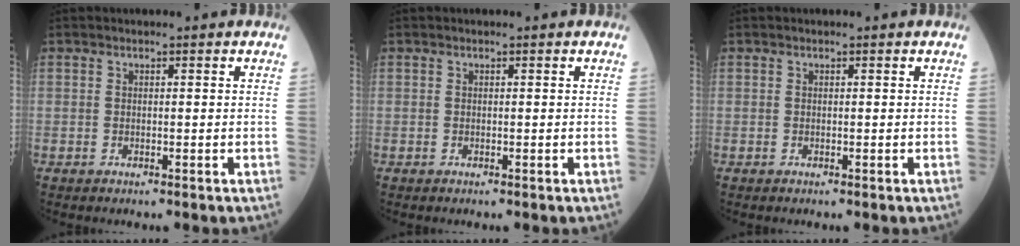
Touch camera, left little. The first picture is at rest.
{"total": 0.0}
{"total": 0.0}